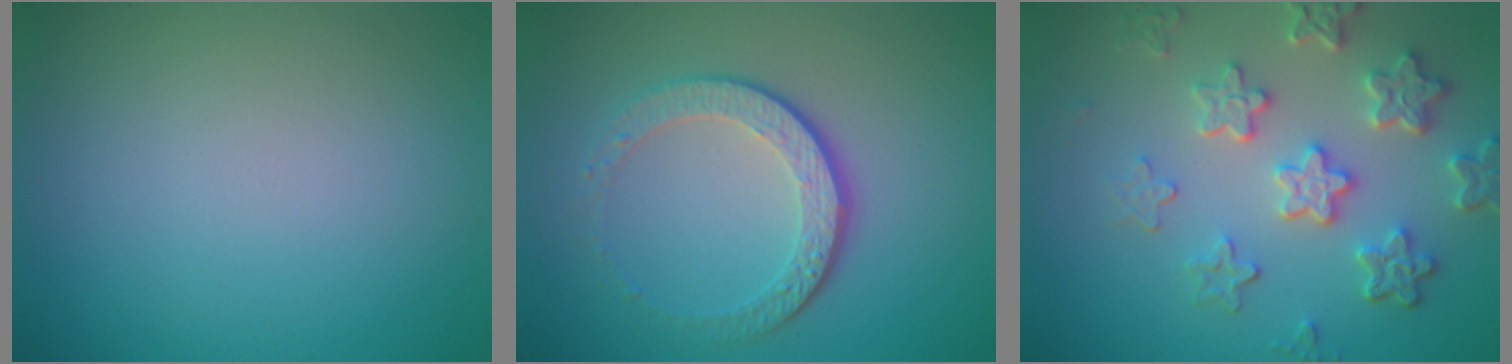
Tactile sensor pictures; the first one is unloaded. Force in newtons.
{"total": 4.3, "press": 3.0, "slide": 3.1}
{"total": 5.5, "press": 4.3, "slide": 3.5}